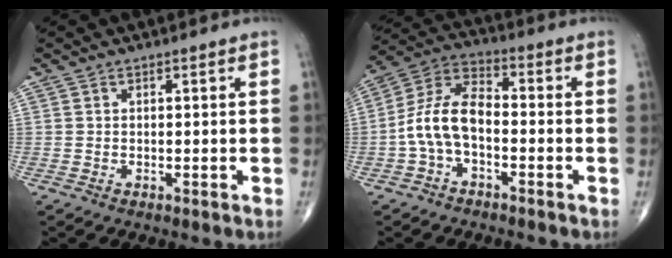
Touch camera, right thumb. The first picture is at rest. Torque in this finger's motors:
{"motor_torque": [0.17, 0.06, 1.04, -0.27, 0.25]}